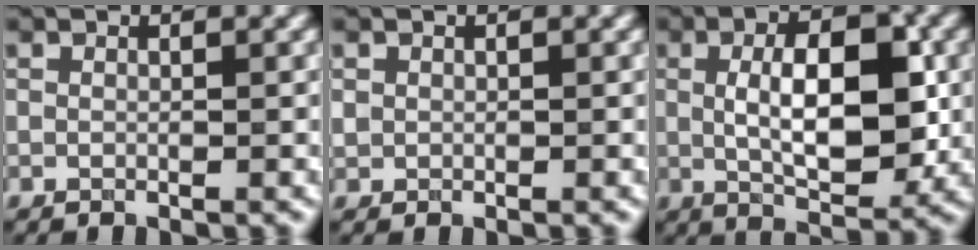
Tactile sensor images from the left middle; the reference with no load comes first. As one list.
[{"total": 0.5, "force": [0.2, 0.5, 0.0], "torque": [0.001, -0.001, 0.003]}, {"total": 7.7, "force": [0.3, 3.0, 7.1], "torque": [-0.112, 0.000, 0.005]}]